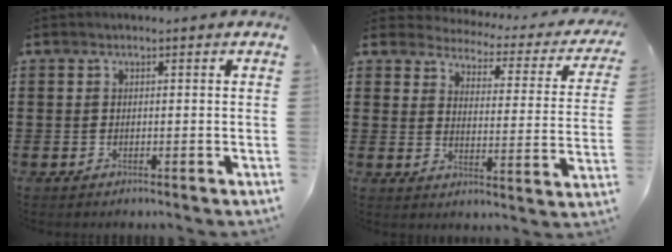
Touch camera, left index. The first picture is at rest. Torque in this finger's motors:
{"motor_torque": [2.14, 0.00, 0.02, -0.07]}